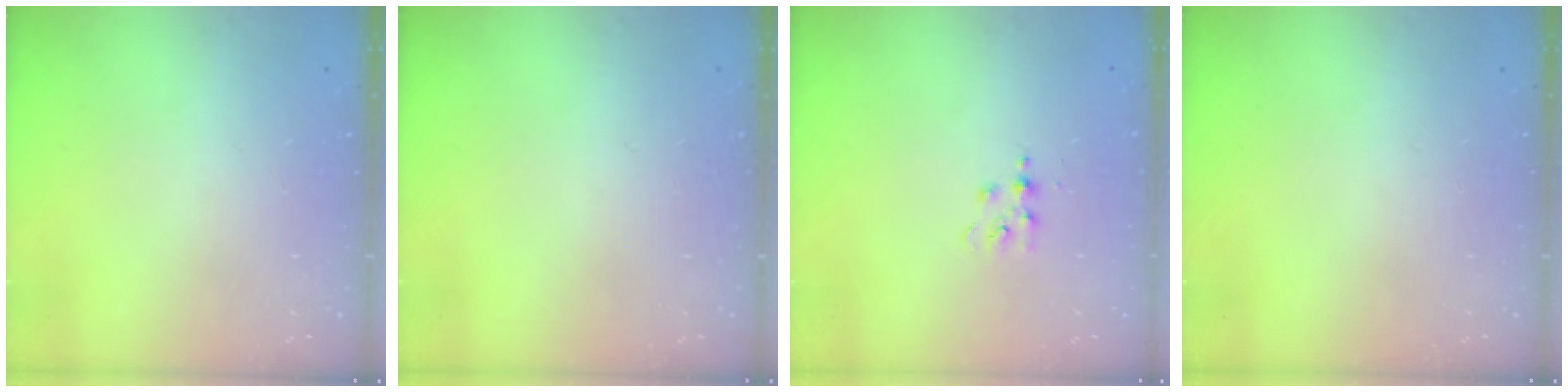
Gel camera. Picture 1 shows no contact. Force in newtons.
{"total": 0.0}
{"total": 4.8, "press": 4.8, "slide": 0.6}
{"total": 0.0}